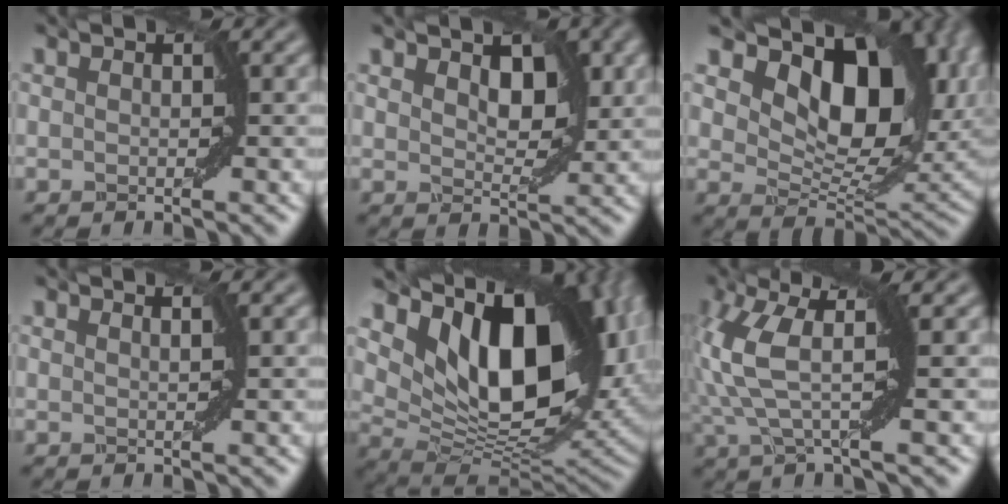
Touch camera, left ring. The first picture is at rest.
{"total": 3.7, "force": [1.7, 1.9, 2.7], "torque": [-0.049, -0.003, 0.030]}
{"total": 13.7, "force": [5.5, 7.8, 9.8], "torque": [-0.130, 0.000, 0.098]}
{"total": 1.1, "force": [0.8, 0.2, 0.7], "torque": [-0.001, -0.002, 0.008]}
{"total": 15.6, "force": [5.9, 8.6, 11.6], "torque": [-0.166, 0.002, 0.104]}
{"total": 7.1, "force": [1.2, 2.1, 6.7], "torque": [-0.162, 0.007, 0.022]}